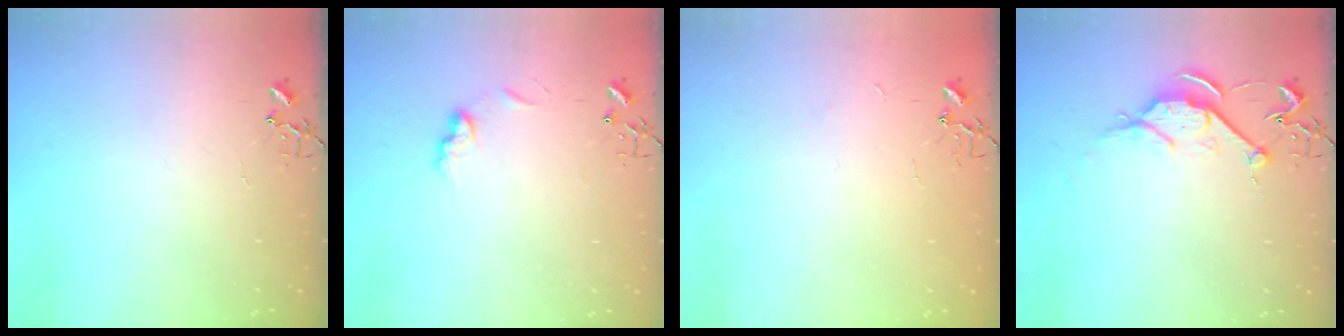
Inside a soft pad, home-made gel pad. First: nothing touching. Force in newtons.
{"total": 7.6, "press": 7.6, "slide": 0.7}
{"total": 2.4, "press": 2.4, "slide": 0.3}
{"total": 7.9, "press": 7.8, "slide": 0.9}